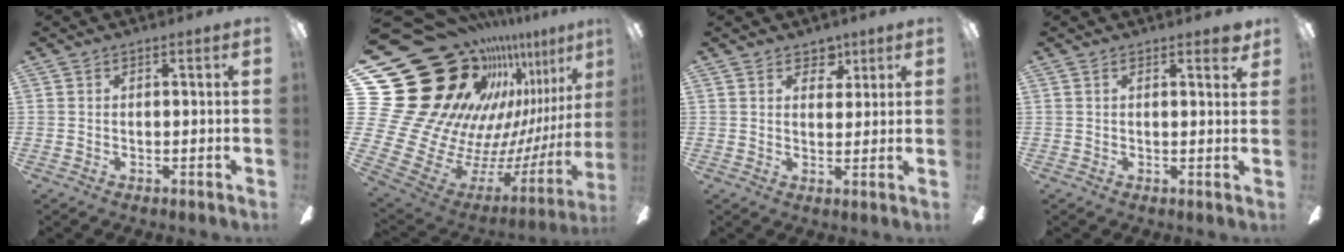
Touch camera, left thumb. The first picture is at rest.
{"total": 33.2, "force": [17.6, 20.5, 19.3], "torque": [-0.298, -0.217, 0.412]}
{"total": 4.8, "force": [3.4, 3.1, 1.2], "torque": [-0.004, -0.017, 0.058]}
{"total": 2.1, "force": [1.6, 0.5, 1.3], "torque": [-0.004, -0.006, 0.022]}